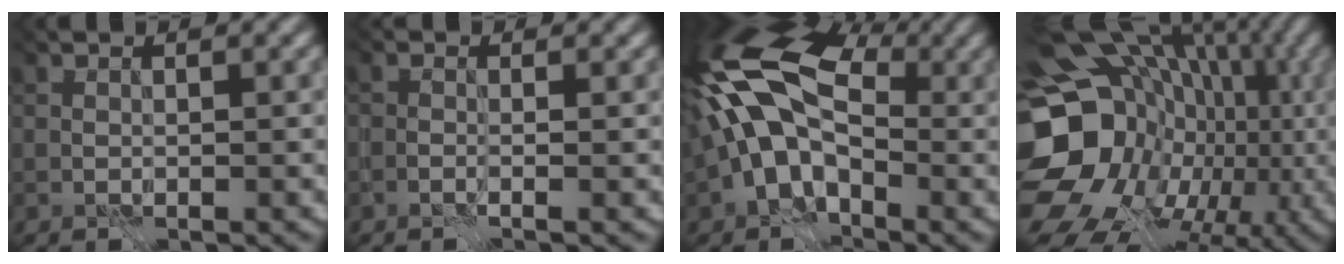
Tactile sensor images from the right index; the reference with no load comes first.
{"total": 1.3, "force": [-1.0, -0.1, 0.9], "torque": [0.002, -0.002, -0.025]}
{"total": 12.2, "force": [-2.2, 6.7, 9.9], "torque": [-0.187, 0.004, -0.040]}
{"total": 18.5, "force": [-3.9, 15.4, 9.5], "torque": [-0.159, -0.024, -0.050]}